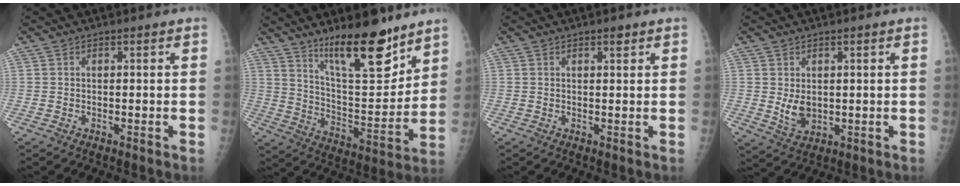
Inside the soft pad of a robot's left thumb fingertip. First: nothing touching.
{"total": 17.3, "force": [12.4, 4.8, 11.1], "torque": [-0.139, -0.093, 0.212]}
{"total": 1.2, "force": [0.8, 0.4, 0.8], "torque": [-0.007, -0.004, 0.012]}
{"total": 4.5, "force": [0.4, 3.1, 3.1], "torque": [-0.042, -0.013, 0.018]}